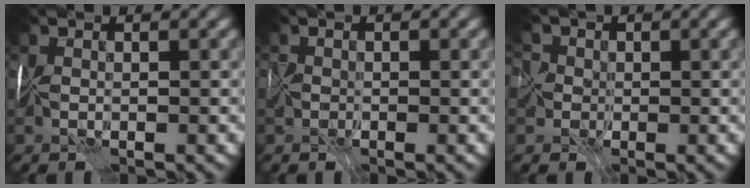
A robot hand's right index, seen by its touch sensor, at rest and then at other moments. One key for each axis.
{"total": 0.8, "fx": -0.7, "fy": 0.3, "fz": 0.0, "tx": 0.000, "ty": -0.012, "tz": -0.010}
{"total": 4.3, "fx": -0.6, "fy": 3.9, "fz": 1.8, "tx": -0.037, "ty": 0.013, "tz": -0.045}